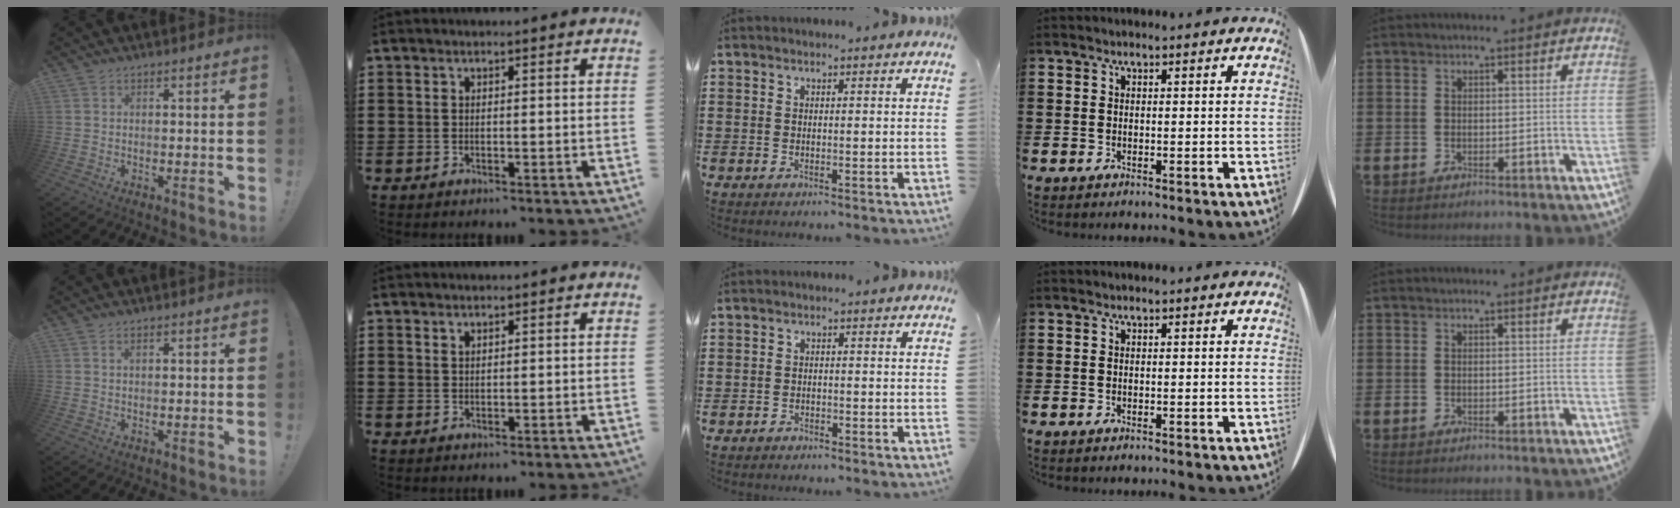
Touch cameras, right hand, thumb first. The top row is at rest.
{"thumb": {"total": 0.7, "force": [0.3, 0.1, 0.6], "torque": [-0.020, 0.005, 0.008]}, "index": {"total": 0.7, "force": [0.5, 0.4, 0.2], "torque": [-0.006, 0.002, 0.010]}, "middle": {"total": 1.0, "force": [-0.9, 0.4, 0.1], "torque": [-0.003, 0.002, -0.021]}}